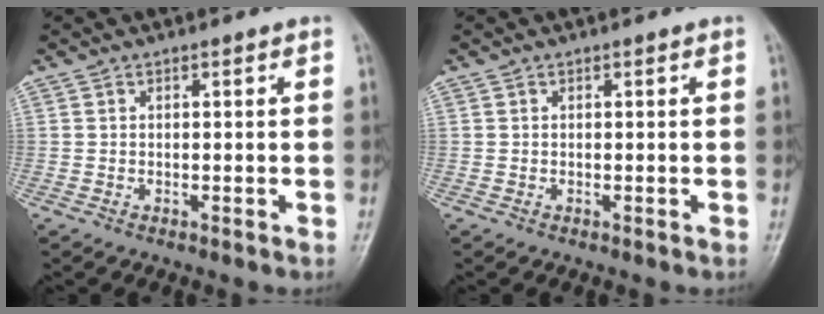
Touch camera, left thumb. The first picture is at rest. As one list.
[{"total": 0.0}]